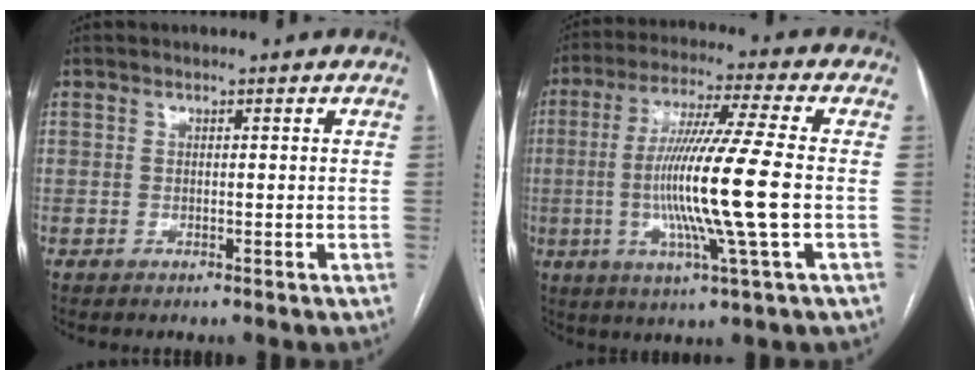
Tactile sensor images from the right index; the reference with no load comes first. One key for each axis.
{"total": 15.1, "fx": -1.8, "fy": -1.2, "fz": 14.9, "tx": -0.287, "ty": -0.013, "tz": -0.040}